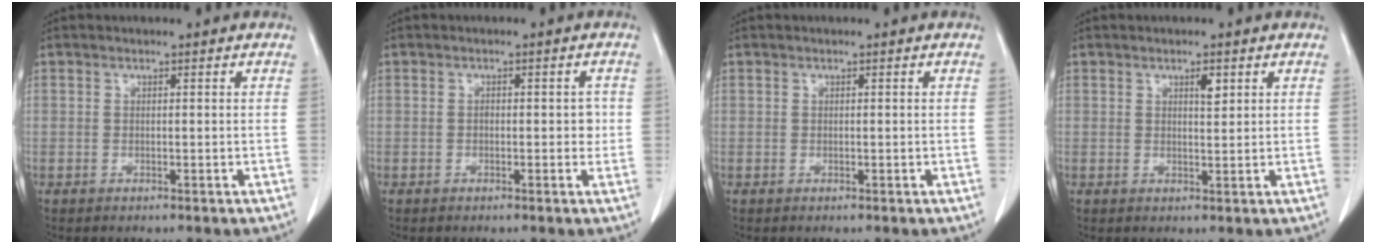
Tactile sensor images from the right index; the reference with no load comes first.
{"total": 2.5, "force": [-0.1, 1.4, 2.1], "torque": [-0.025, 0.006, -0.002]}
{"total": 0.0}
{"total": 2.0, "force": [1.0, 0.5, 1.6], "torque": [-0.026, -0.004, 0.016]}